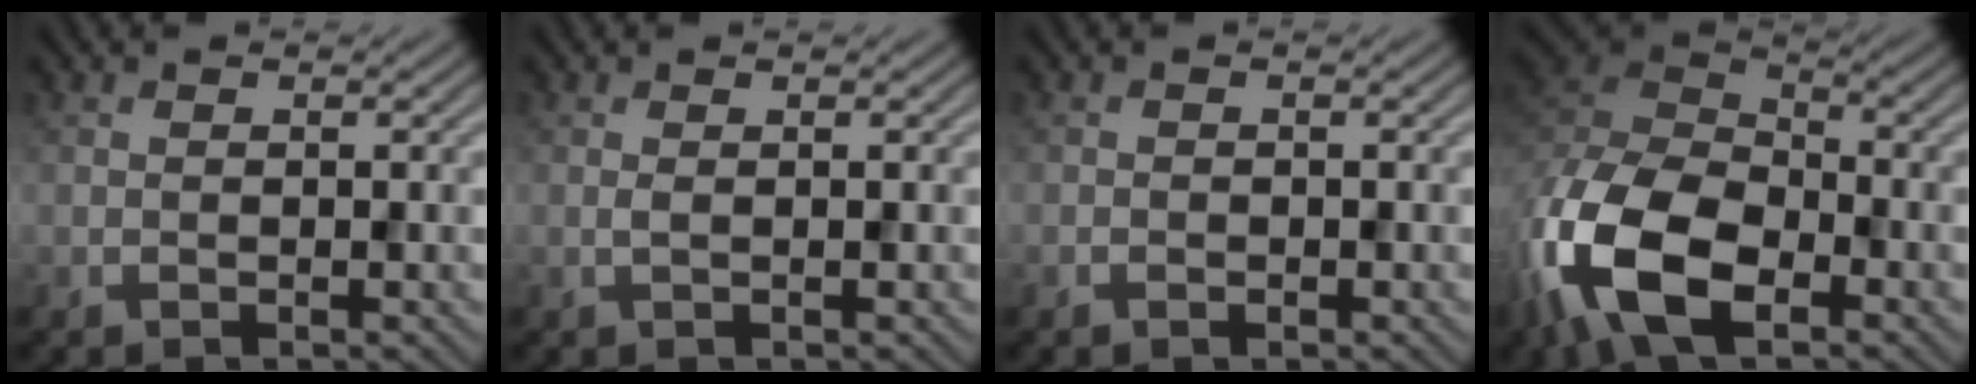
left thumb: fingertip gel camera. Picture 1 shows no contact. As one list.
[{"total": 0.7, "force": [0.0, 0.1, 0.7], "torque": [-0.021, -0.001, 0.001]}, {"total": 0.6, "force": [-0.5, 0.3, 0.3], "torque": [-0.006, -0.002, -0.009]}, {"total": 15.5, "force": [-6.9, 8.7, 10.8], "torque": [-0.280, -0.031, -0.143]}]